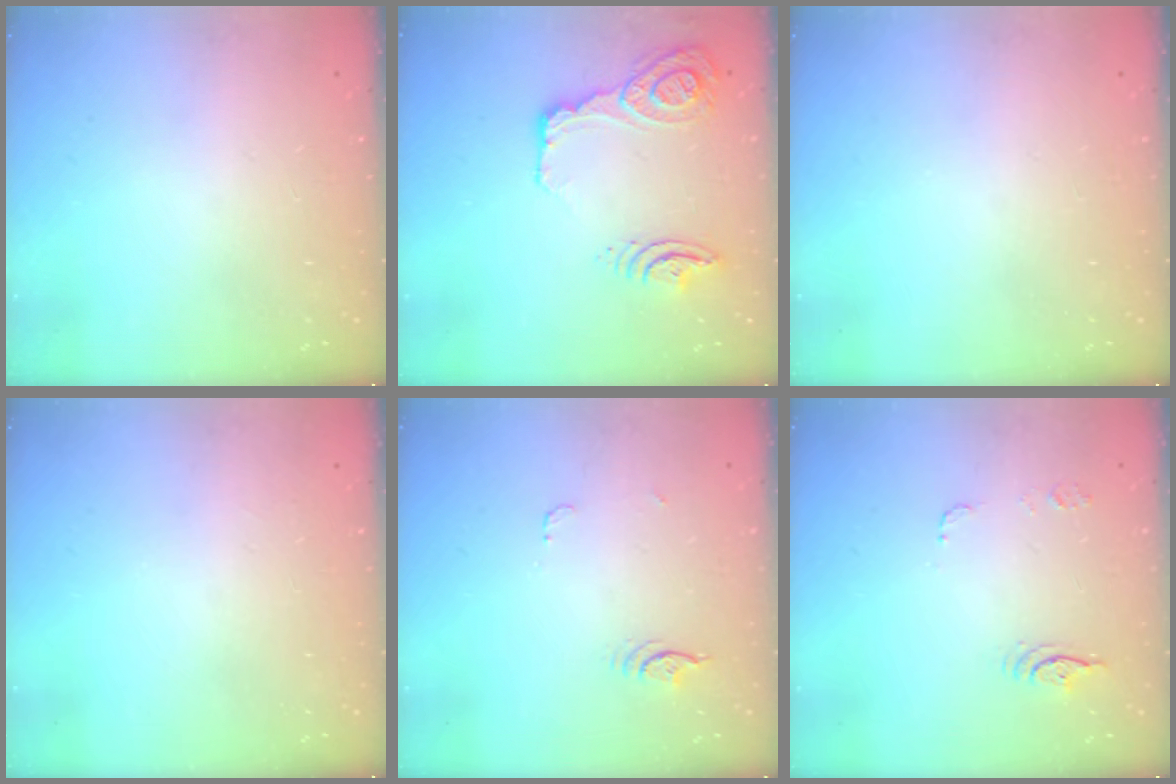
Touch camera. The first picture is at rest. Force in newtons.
{"total": 30.8, "press": 21.2, "slide": 22.4}
{"total": 0.0}
{"total": 5.0, "press": 5.0, "slide": 0.5}
{"total": 3.9, "press": 3.6, "slide": 1.7}
{"total": 6.0, "press": 6.0, "slide": 0.4}